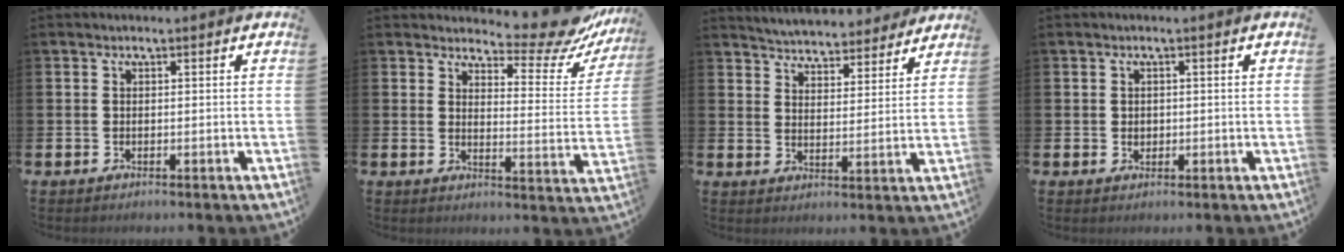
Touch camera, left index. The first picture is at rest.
{"total": 8.1, "force": [7.3, 2.2, 2.7], "torque": [-0.038, -0.065, 0.121]}
{"total": 5.1, "force": [5.0, 0.8, 0.0], "torque": [-0.017, -0.041, 0.086]}
{"total": 1.0, "force": [0.3, 0.9, 0.4], "torque": [0.001, 0.003, 0.003]}